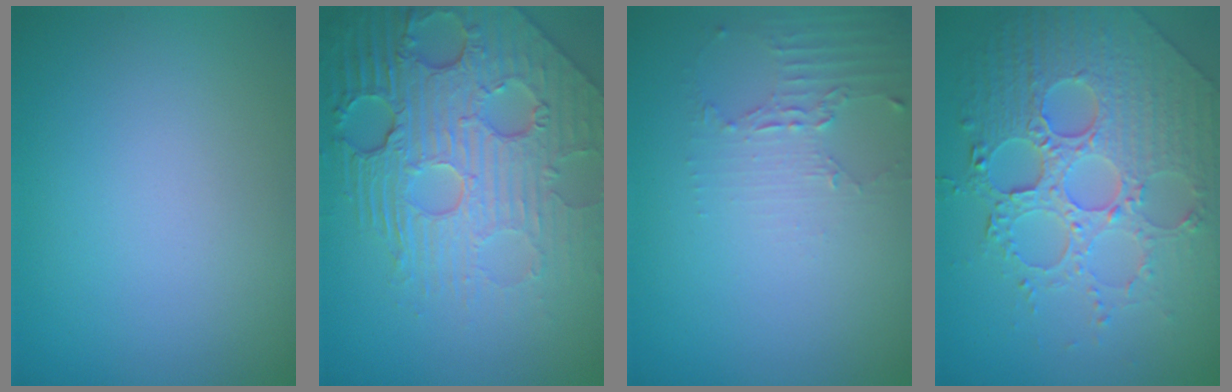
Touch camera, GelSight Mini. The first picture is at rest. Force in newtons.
{"total": 8.6, "press": 6.0, "slide": 6.2}
{"total": 2.1, "press": 1.5, "slide": 1.5}
{"total": 8.2, "press": 6.0, "slide": 5.5}